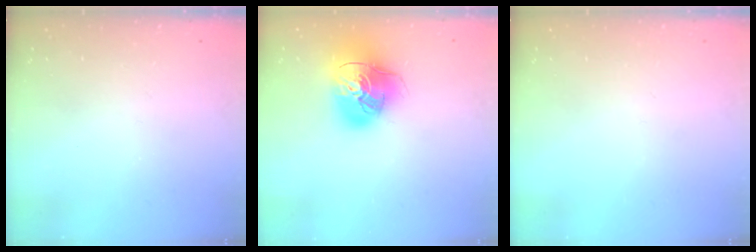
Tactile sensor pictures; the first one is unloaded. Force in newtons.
{"total": 19.6, "press": 19.4, "slide": 2.7}
{"total": 0.0}